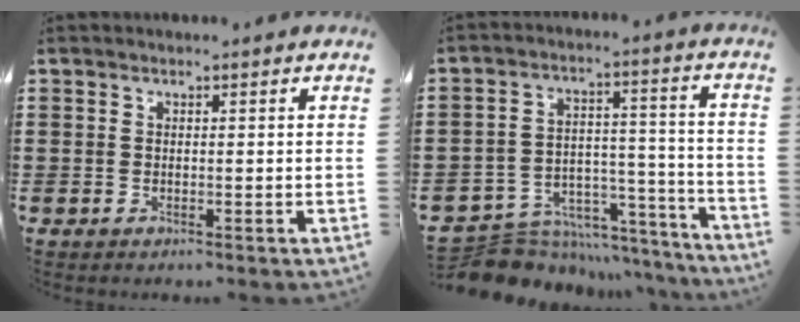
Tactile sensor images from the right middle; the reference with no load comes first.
{"total": 7.6, "force": [-6.9, 2.8, 1.4], "torque": [-0.023, 0.016, -0.126]}